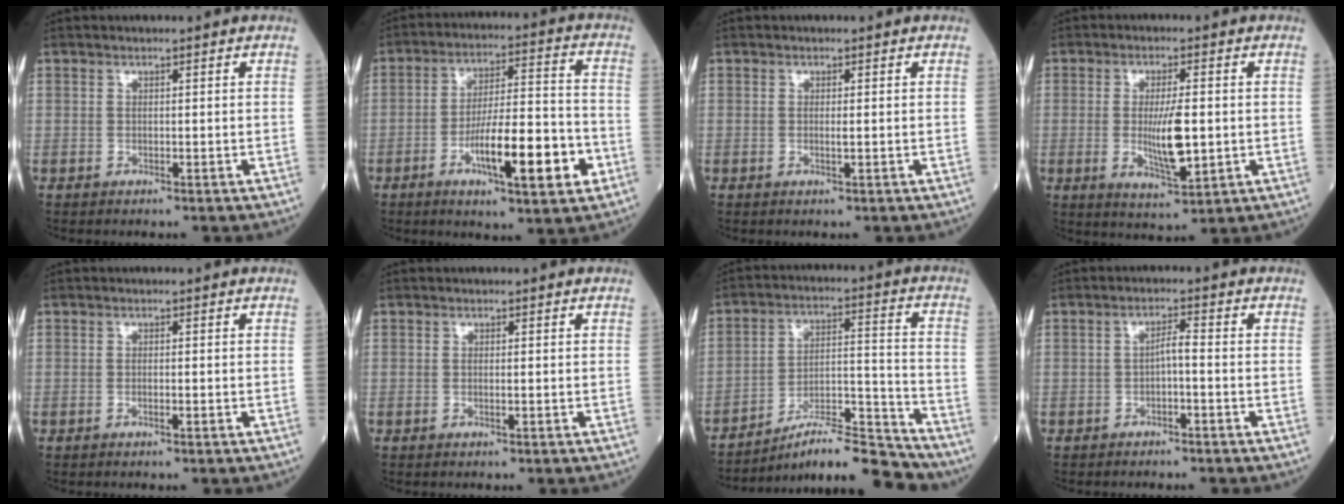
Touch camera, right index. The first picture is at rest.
{"total": 14.0, "force": [-5.3, 2.4, 12.7], "torque": [-0.211, 0.003, -0.082]}
{"total": 1.0, "force": [-0.1, 0.0, 1.0], "torque": [-0.021, -0.003, -0.002]}
{"total": 7.8, "force": [-0.6, 1.7, 7.6], "torque": [-0.139, -0.015, -0.008]}
{"total": 0.6, "force": [-0.3, 0.0, 0.6], "torque": [-0.011, 0.001, -0.003]}
{"total": 0.7, "force": [-0.1, 0.0, 0.7], "torque": [-0.014, -0.001, -0.002]}
{"total": 12.8, "force": [-12.1, 0.9, 4.1], "torque": [-0.056, 0.036, -0.206]}
{"total": 2.1, "force": [-0.7, 0.3, 2.0], "torque": [-0.032, 0.005, -0.015]}